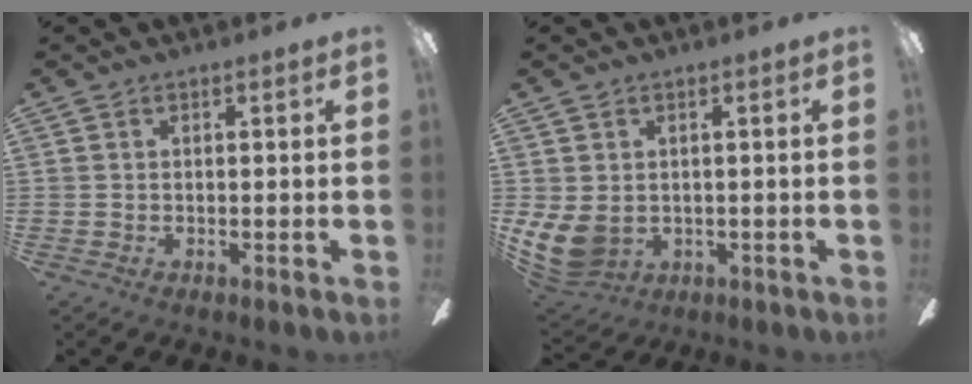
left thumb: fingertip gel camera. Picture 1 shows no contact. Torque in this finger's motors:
{"motor_torque": [0.17, 0.28, 0.33, -0.30, 0.23]}